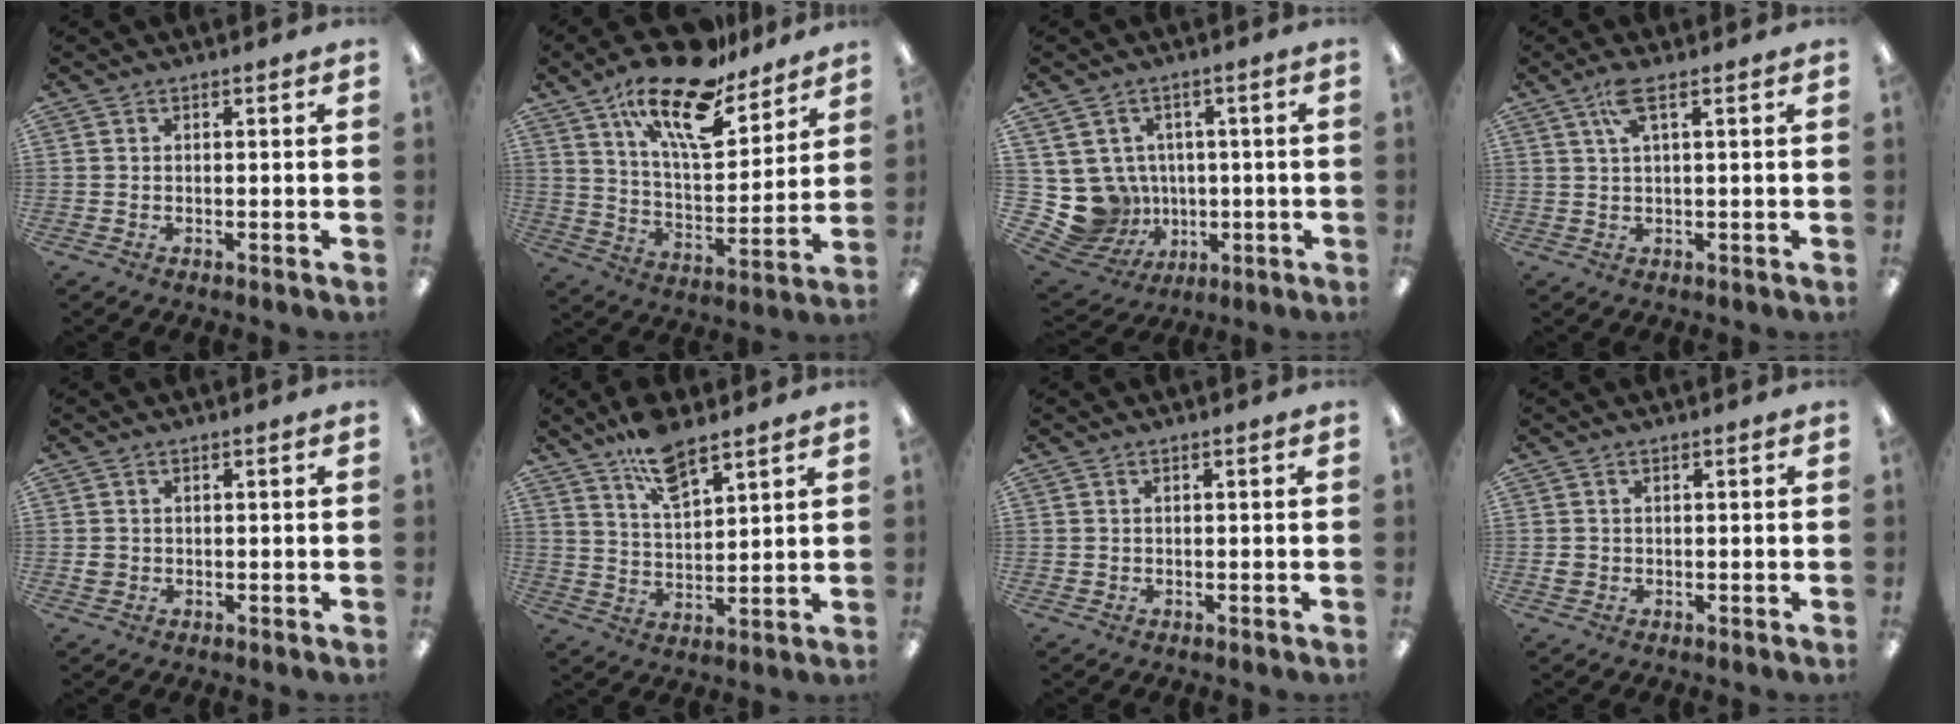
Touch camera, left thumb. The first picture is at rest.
{"total": 20.4, "force": [14.4, 7.6, 12.3], "torque": [-0.206, -0.085, 0.244]}
{"total": 10.2, "force": [-0.4, 9.9, 2.3], "torque": [-0.090, -0.007, 0.006]}
{"total": 5.4, "force": [2.6, 1.3, 4.5], "torque": [-0.097, 0.007, 0.044]}
{"total": 1.4, "force": [0.4, 1.3, 0.4], "torque": [-0.010, 0.004, 0.006]}
{"total": 10.5, "force": [7.9, 3.9, 5.7], "torque": [-0.100, -0.038, 0.141]}
{"total": 0.7, "force": [0.3, 0.6, 0.0], "torque": [0.000, 0.005, 0.004]}
{"total": 1.5, "force": [0.1, 1.4, 0.6], "torque": [-0.003, 0.002, -0.001]}